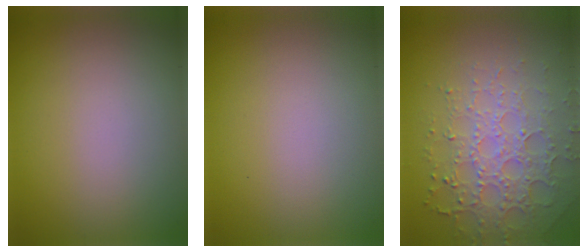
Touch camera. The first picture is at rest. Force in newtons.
{"total": 0.0}
{"total": 4.9, "press": 4.3, "slide": 2.5}